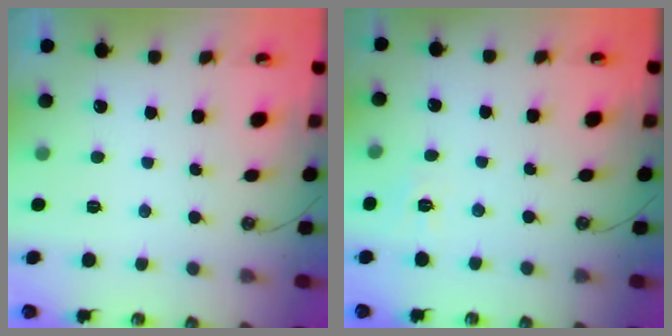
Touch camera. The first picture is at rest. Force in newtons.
{"total": 2.5, "press": 2.5, "slide": 0.5}